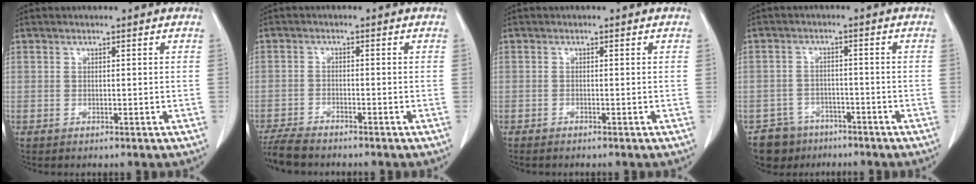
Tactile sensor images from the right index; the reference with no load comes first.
{"total": 5.2, "force": [-4.8, 0.7, 2.0], "torque": [-0.035, -0.016, -0.087]}
{"total": 0.7, "force": [-0.6, 0.0, 0.2], "torque": [-0.006, -0.001, -0.012]}
{"total": 5.8, "force": [-4.2, 4.0, -0.1], "torque": [0.007, 0.009, -0.067]}